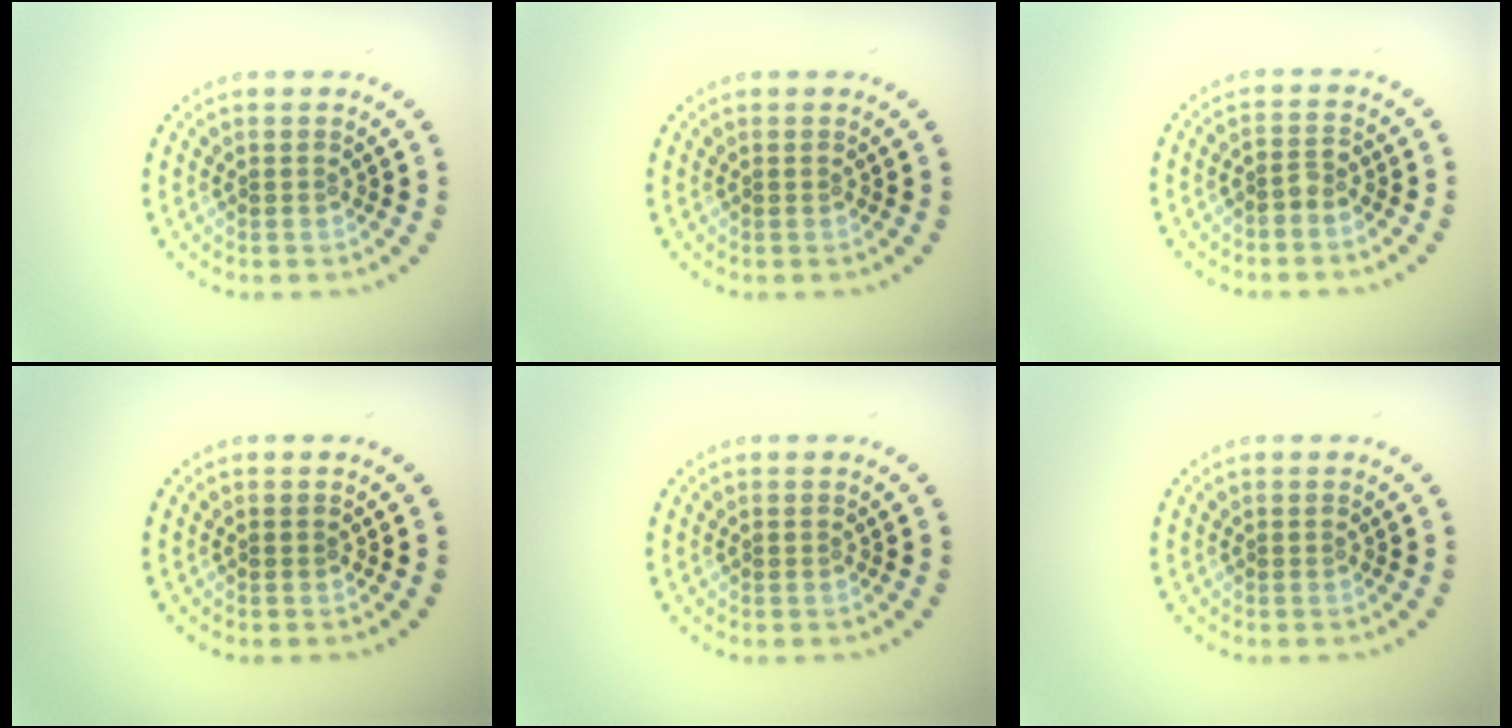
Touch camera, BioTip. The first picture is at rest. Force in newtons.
{"total": 0.0}
{"total": 1.4, "press": 1.1, "slide": 0.8}
{"total": 0.0}
{"total": 0.0}
{"total": 0.0}